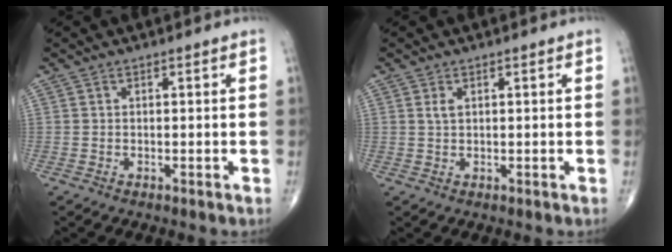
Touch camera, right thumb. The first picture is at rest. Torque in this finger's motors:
{"motor_torque": [-0.34, 0.49, 0.13, -0.01, -0.02]}